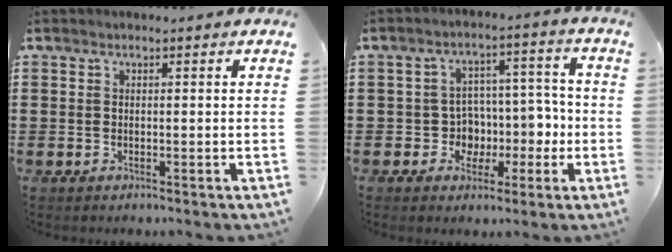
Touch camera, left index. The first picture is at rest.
{"total": 6.1, "force": [-0.9, 5.7, 1.9], "torque": [-0.040, -0.003, -0.014]}